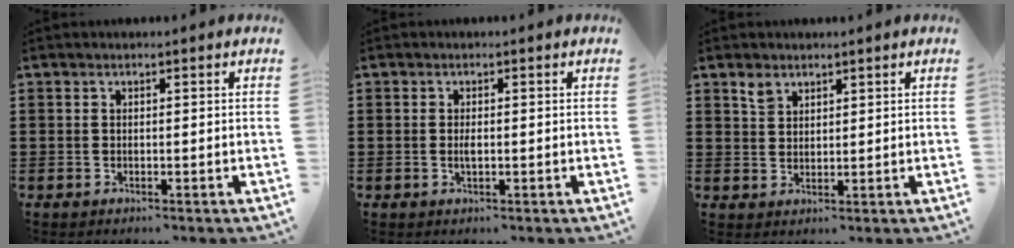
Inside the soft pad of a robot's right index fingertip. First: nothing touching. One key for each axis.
{"total": 1.4, "fx": -0.1, "fy": 0.5, "fz": 1.3, "tx": -0.033, "ty": -0.002, "tz": -0.005}
{"total": 2.4, "fx": 1.9, "fy": 1.4, "fz": 0.6, "tx": -0.017, "ty": 0.002, "tz": 0.037}